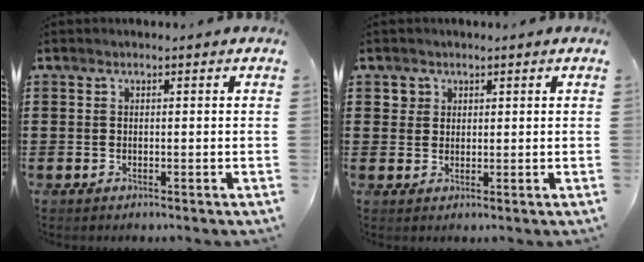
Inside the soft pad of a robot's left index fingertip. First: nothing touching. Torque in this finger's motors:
{"motor_torque": [0.51, -0.73, 0.00, -0.02]}